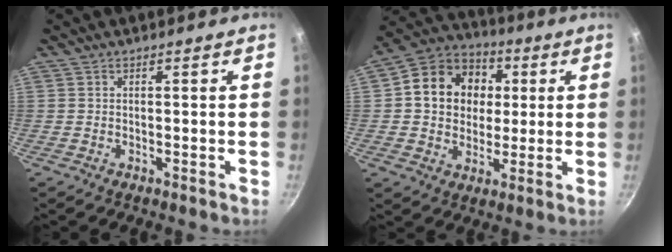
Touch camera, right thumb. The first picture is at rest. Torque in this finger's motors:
{"motor_torque": [-0.13, 0.48, 0.21, 0.09, 0.08]}